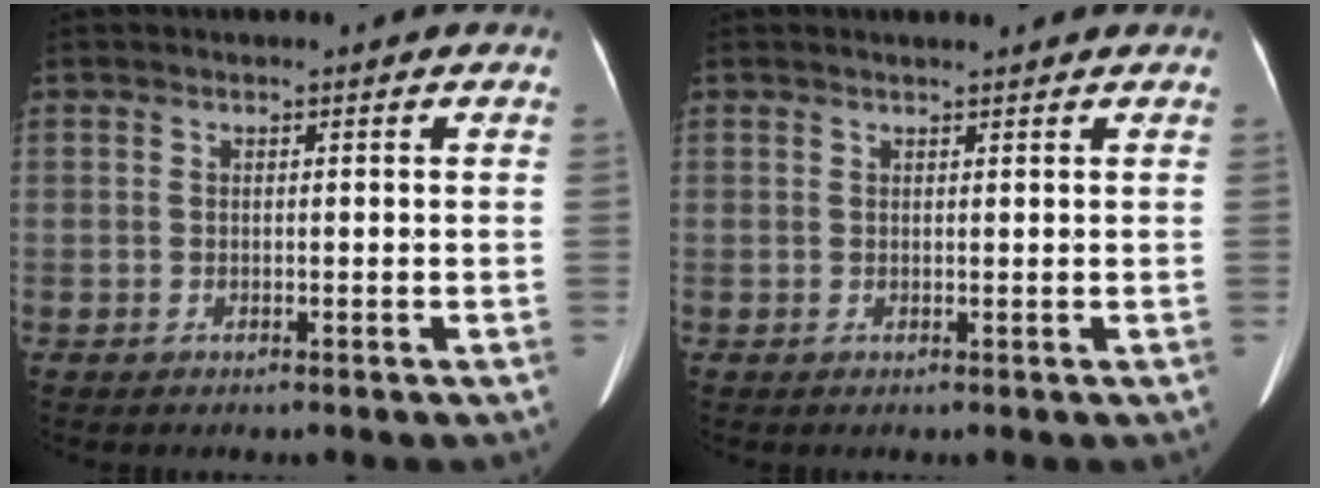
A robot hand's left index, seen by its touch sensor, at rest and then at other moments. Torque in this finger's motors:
{"motor_torque": [-0.11, -0.06, -0.09, 0.01]}